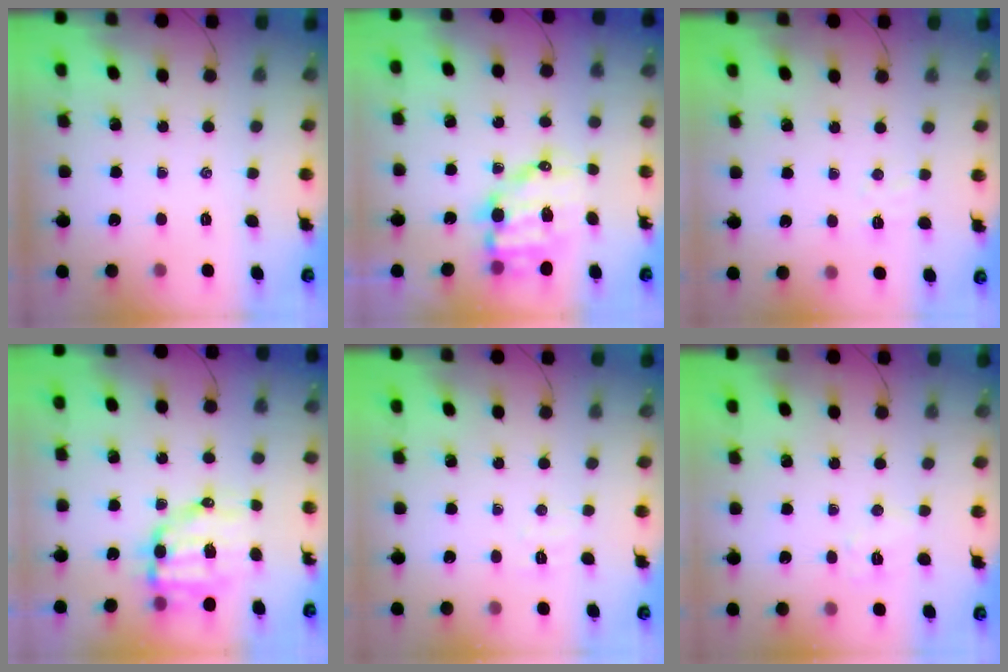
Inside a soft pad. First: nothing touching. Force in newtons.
{"total": 11.8, "press": 11.6, "slide": 2.2}
{"total": 3.3, "press": 3.2, "slide": 0.8}
{"total": 10.0, "press": 9.7, "slide": 2.2}
{"total": 4.2, "press": 4.0, "slide": 1.0}
{"total": 5.6, "press": 5.5, "slide": 0.9}